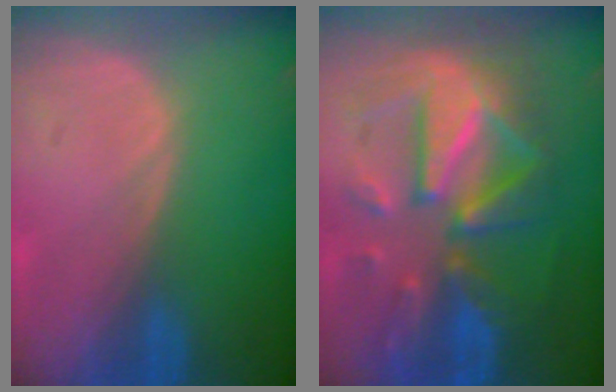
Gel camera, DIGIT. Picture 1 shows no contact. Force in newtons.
{"total": 12.3, "press": 12.3, "slide": 1.2}